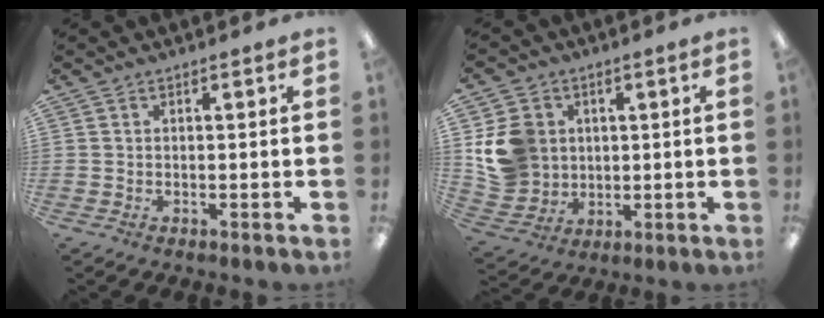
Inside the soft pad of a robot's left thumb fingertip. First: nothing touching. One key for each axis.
{"total": 11.4, "fx": 2.5, "fy": 10.3, "fz": 4.1, "tx": -0.106, "ty": 0.004, "tz": 0.058}